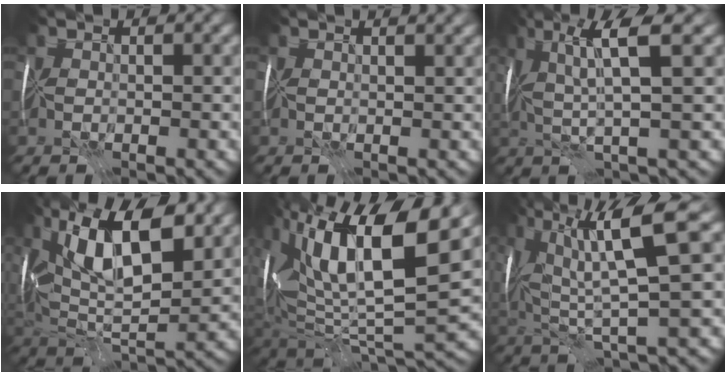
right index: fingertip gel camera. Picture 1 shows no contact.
{"total": 1.8, "force": [1.4, 0.4, 1.1], "torque": [-0.015, 0.013, 0.006]}
{"total": 6.1, "force": [1.2, 0.5, 6.0], "torque": [-0.112, 0.001, 0.018]}
{"total": 11.7, "force": [3.6, 4.8, 10.0], "torque": [-0.159, 0.004, 0.053]}
{"total": 13.0, "force": [4.3, 4.8, 11.3], "torque": [-0.195, 0.008, 0.070]}
{"total": 10.2, "force": [3.1, 1.9, 9.5], "torque": [-0.173, 0.013, 0.058]}